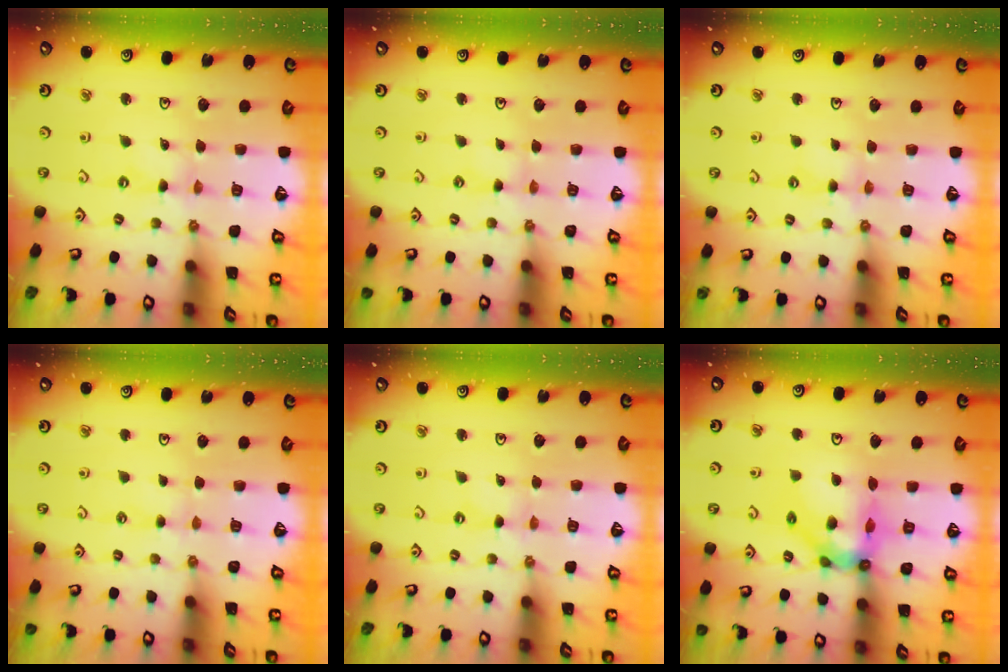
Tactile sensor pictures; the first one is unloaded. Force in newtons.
{"total": 0.9, "press": 0.8, "slide": 0.2}
{"total": 2.4, "press": 2.4, "slide": 0.4}
{"total": 0.8, "press": 0.8, "slide": 0.3}
{"total": 0.0}
{"total": 12.4, "press": 12.3, "slide": 1.8}